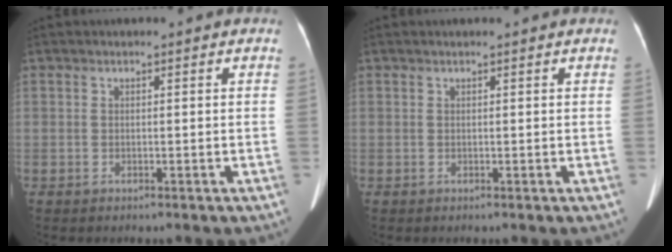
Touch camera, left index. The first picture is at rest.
{"total": 1.3, "force": [1.2, 0.0, 0.6], "torque": [-0.009, 0.016, 0.019]}